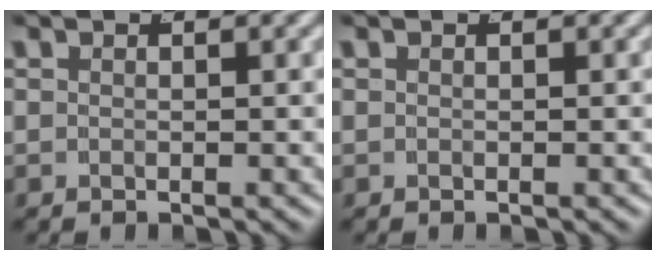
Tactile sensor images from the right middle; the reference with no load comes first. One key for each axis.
{"total": 0.0}